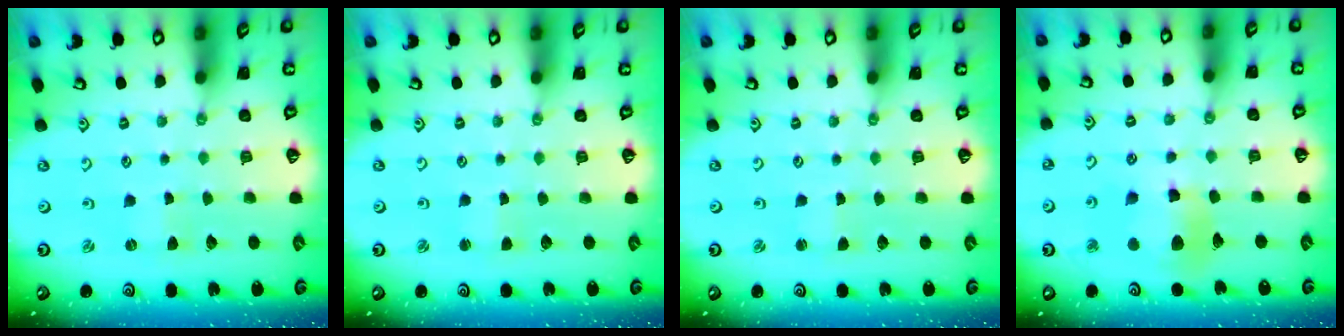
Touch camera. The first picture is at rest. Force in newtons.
{"total": 1.9, "press": 1.8, "slide": 0.3}
{"total": 1.1, "press": 1.1, "slide": 0.1}
{"total": 11.2, "press": 11.1, "slide": 1.4}